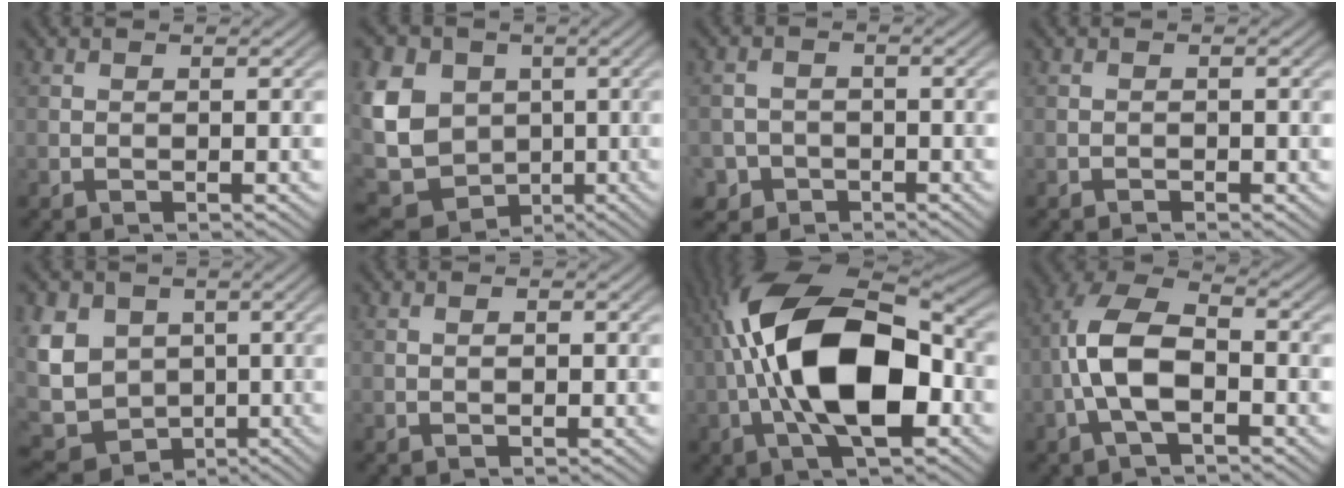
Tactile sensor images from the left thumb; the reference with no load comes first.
{"total": 13.5, "force": [0.5, 11.2, 7.6], "torque": [-0.199, -0.004, 0.003]}
{"total": 3.4, "force": [-1.9, 2.8, 0.5], "torque": [-0.003, -0.001, -0.044]}
{"total": 0.6, "force": [-0.4, 0.2, 0.4], "torque": [-0.003, 0.001, -0.007]}
{"total": 10.8, "force": [0.5, 9.0, 5.9], "torque": [-0.150, -0.007, -0.003]}
{"total": 0.8, "force": [0.0, 0.4, 0.7], "torque": [-0.005, -0.003, 0.002]}
{"total": 16.5, "force": [-1.8, 8.1, 14.3], "torque": [-0.258, 0.029, -0.049]}
{"total": 9.0, "force": [-2.1, 4.4, 7.5], "torque": [-0.163, 0.018, -0.052]}